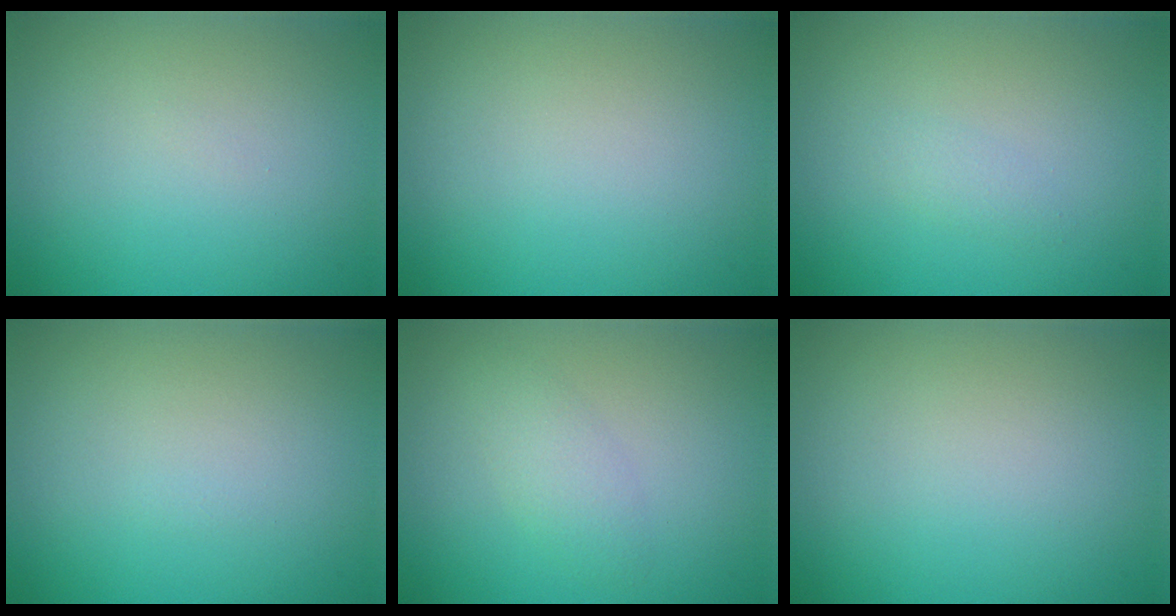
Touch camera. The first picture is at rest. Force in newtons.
{"total": 0.0}
{"total": 0.9, "press": 0.9, "slide": 0.1}
{"total": 0.0}
{"total": 1.8, "press": 1.8, "slide": 0.0}
{"total": 0.0}